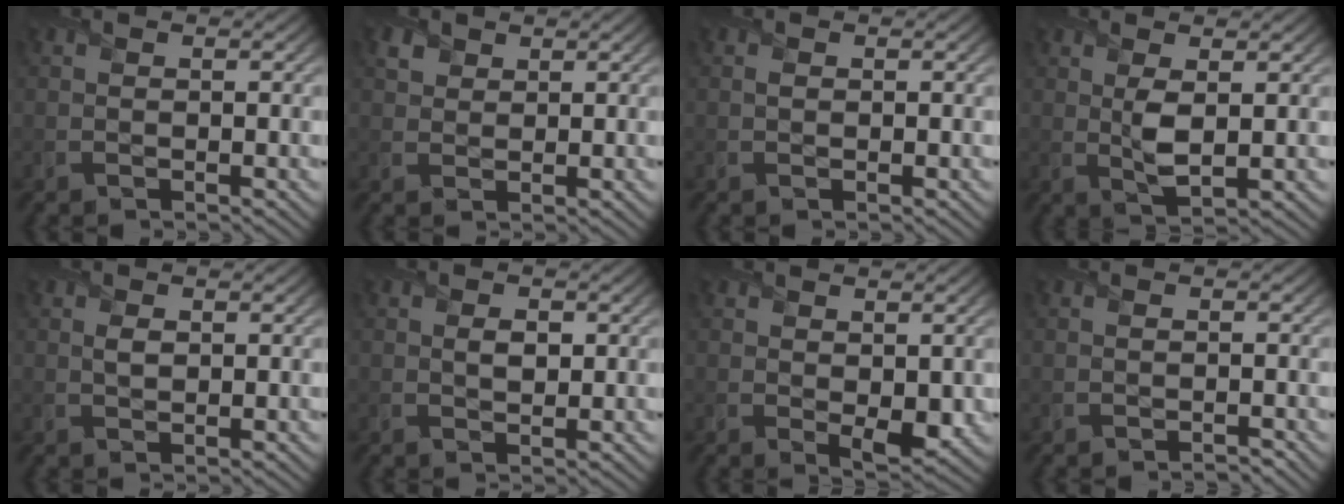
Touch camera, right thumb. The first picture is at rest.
{"total": 1.8, "force": [1.2, 1.2, 0.5], "torque": [-0.015, 0.004, 0.022]}
{"total": 0.0}
{"total": 3.2, "force": [0.7, 1.2, 2.9], "torque": [-0.067, -0.003, 0.018]}
{"total": 1.3, "force": [0.4, 0.7, 1.0], "torque": [-0.026, 0.001, 0.006]}
{"total": 1.8, "force": [0.4, 1.1, 1.4], "torque": [-0.031, -0.003, 0.004]}
{"total": 3.1, "force": [0.2, 1.7, 2.6], "torque": [-0.045, -0.013, 0.009]}
{"total": 0.6, "force": [-0.6, 0.0, 0.2], "torque": [-0.005, 0.002, -0.011]}